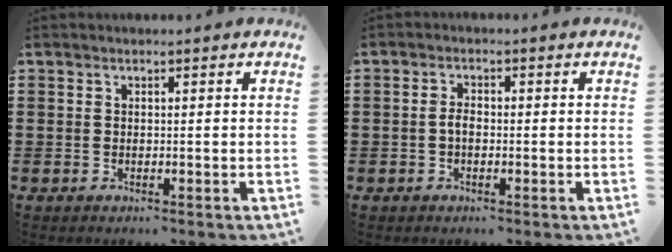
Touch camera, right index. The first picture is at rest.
{"total": 2.0, "force": [-0.4, 1.0, 1.7], "torque": [-0.040, 0.001, -0.011]}